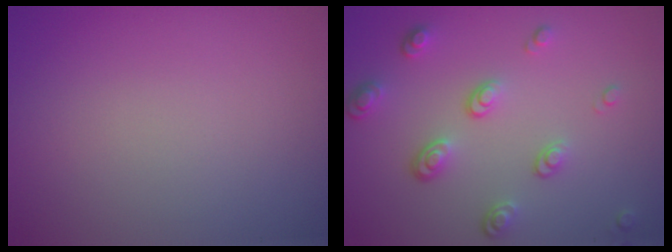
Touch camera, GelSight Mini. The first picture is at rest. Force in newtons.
{"total": 3.4, "press": 2.5, "slide": 2.3}